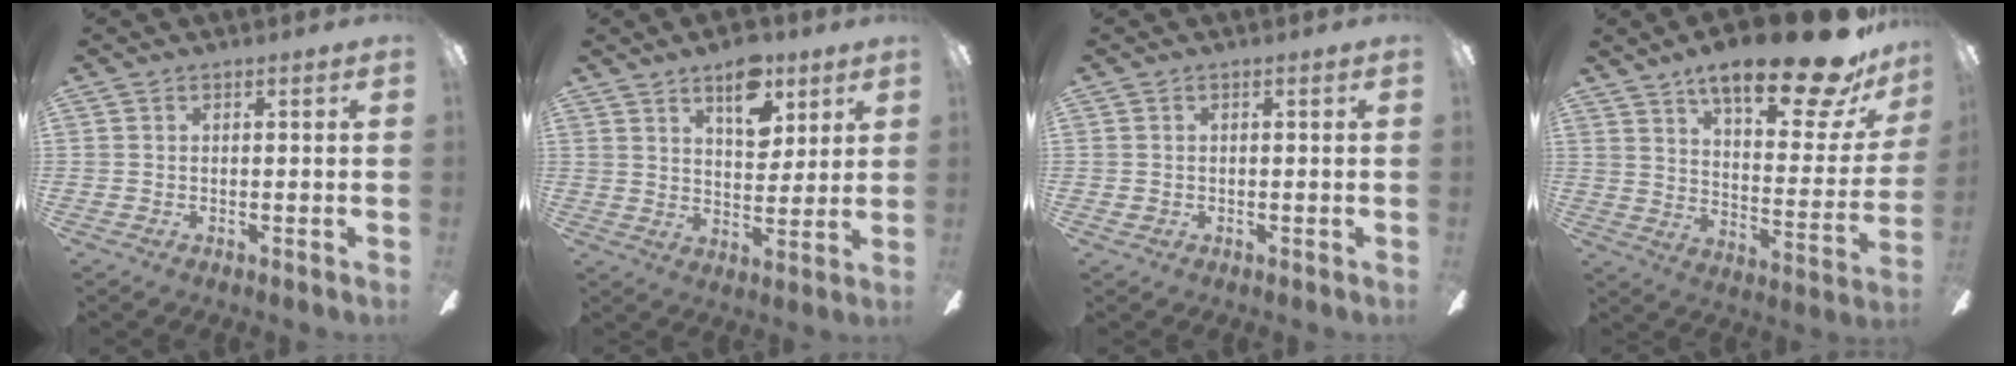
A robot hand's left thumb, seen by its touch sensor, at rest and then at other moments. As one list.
[{"total": 11.1, "force": [6.5, 5.7, 7.0], "torque": [-0.086, -0.024, 0.108]}, {"total": 0.6, "force": [-0.2, 0.6, 0.3], "torque": [-0.005, 0.003, -0.005]}, {"total": 22.5, "force": [16.3, 6.2, 14.3], "torque": [-0.215, -0.108, 0.262]}]